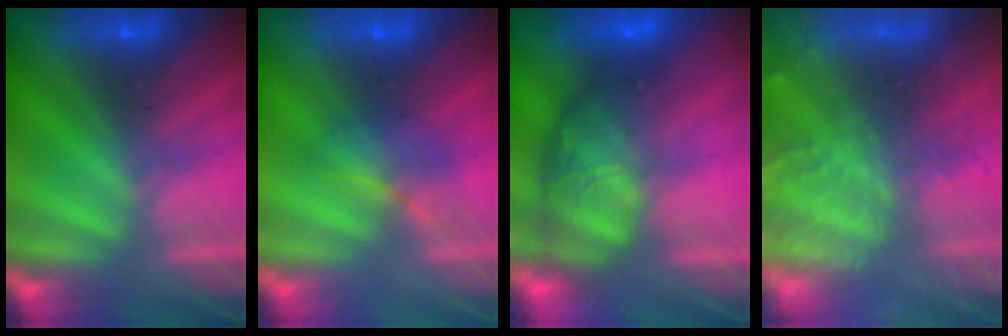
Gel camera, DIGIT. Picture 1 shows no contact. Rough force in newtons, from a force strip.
{"total": 1.6}
{"total": 7.6}
{"total": 5.8}